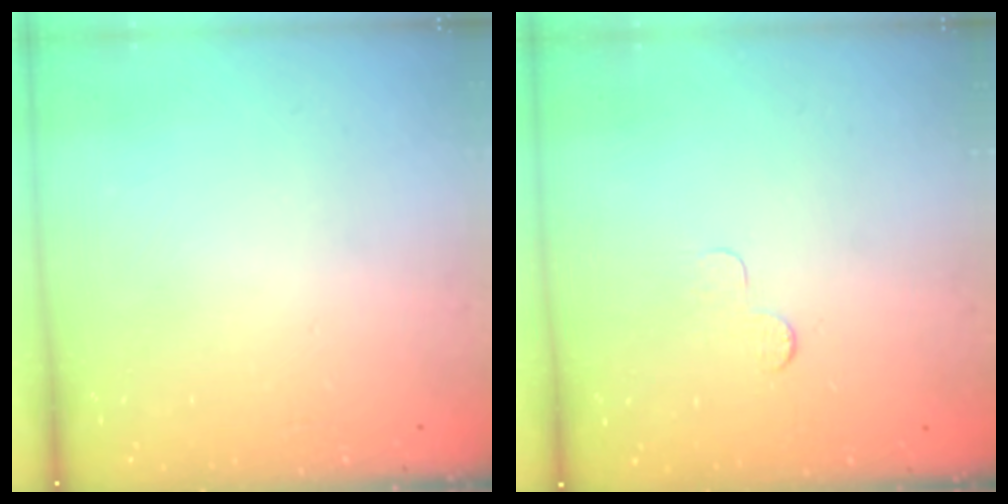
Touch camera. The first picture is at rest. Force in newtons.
{"total": 3.0, "press": 2.9, "slide": 0.3}